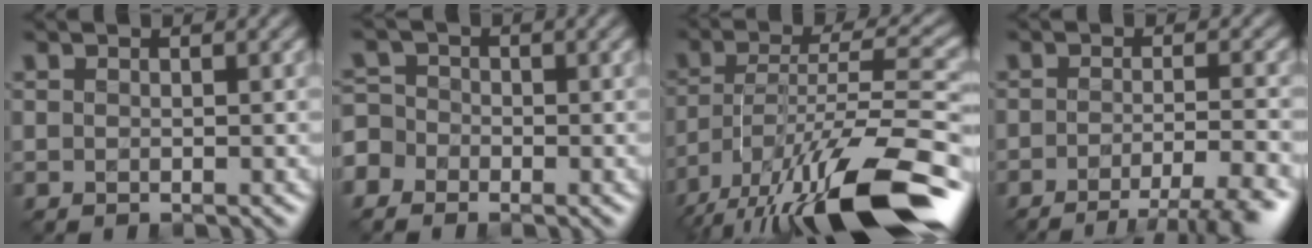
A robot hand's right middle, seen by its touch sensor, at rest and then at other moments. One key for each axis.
{"total": 3.0, "fx": -1.6, "fy": 2.4, "fz": 0.9, "tx": -0.009, "ty": 0.012, "tz": -0.040}
{"total": 15.6, "fx": -10.1, "fy": 4.0, "fz": 11.2, "tx": -0.213, "ty": 0.008, "tz": -0.170}
{"total": 5.4, "fx": -3.9, "fy": 0.8, "fz": 3.8, "tx": -0.054, "ty": 0.006, "tz": -0.057}